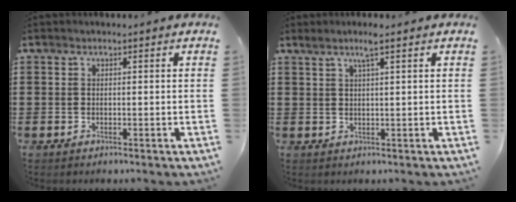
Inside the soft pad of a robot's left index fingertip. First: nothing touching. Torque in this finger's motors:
{"motor_torque": [0.50, -0.39, 0.06, 0.02]}